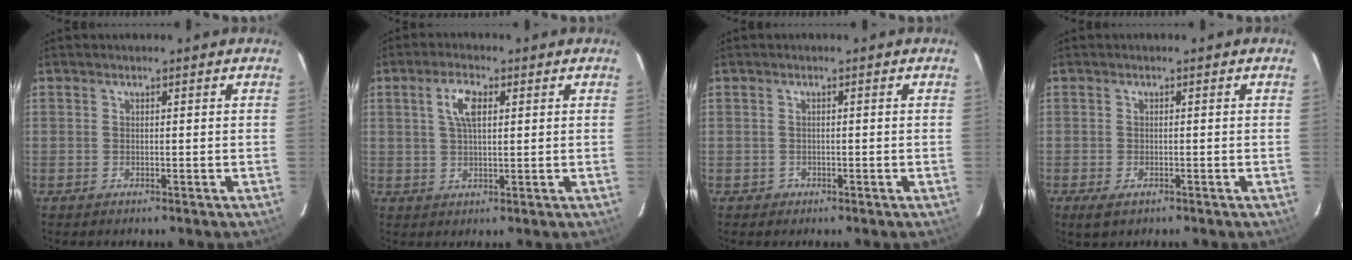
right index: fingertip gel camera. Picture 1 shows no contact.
{"total": 4.9, "force": [1.6, 2.0, 4.1], "torque": [-0.079, 0.010, 0.031]}
{"total": 1.5, "force": [-0.6, 1.4, 0.0], "torque": [-0.001, 0.005, -0.004]}
{"total": 2.9, "force": [-1.7, 1.4, 1.9], "torque": [-0.040, -0.010, -0.028]}